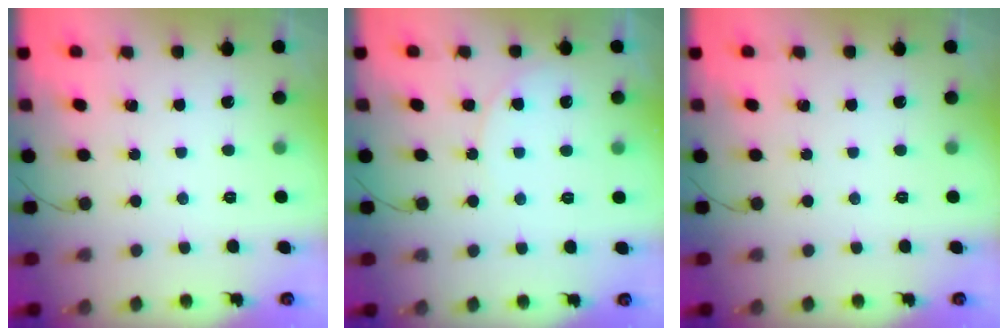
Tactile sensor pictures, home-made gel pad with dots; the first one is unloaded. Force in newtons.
{"total": 5.6, "press": 5.6, "slide": 0.8}
{"total": 0.0}